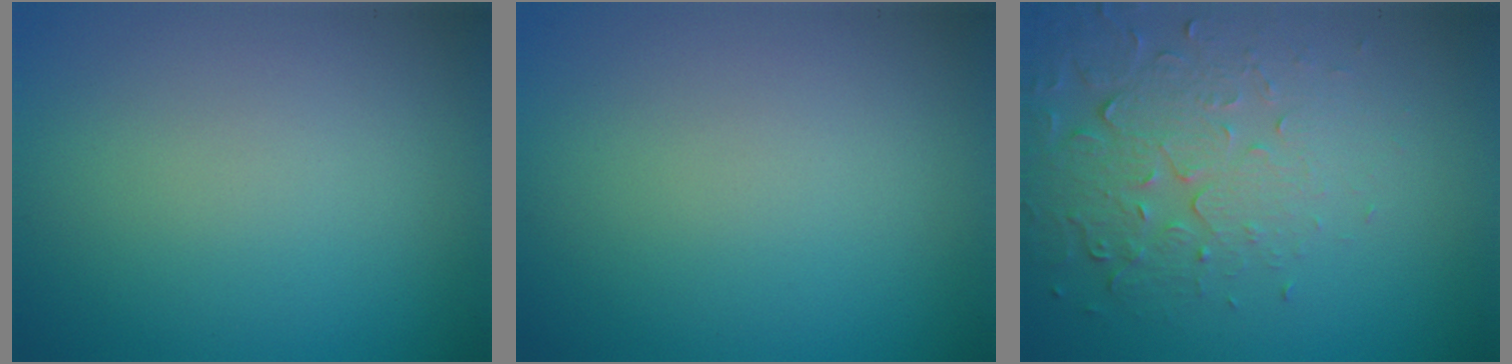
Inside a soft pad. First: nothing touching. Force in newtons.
{"total": 0.0}
{"total": 5.2, "press": 3.8, "slide": 3.5}